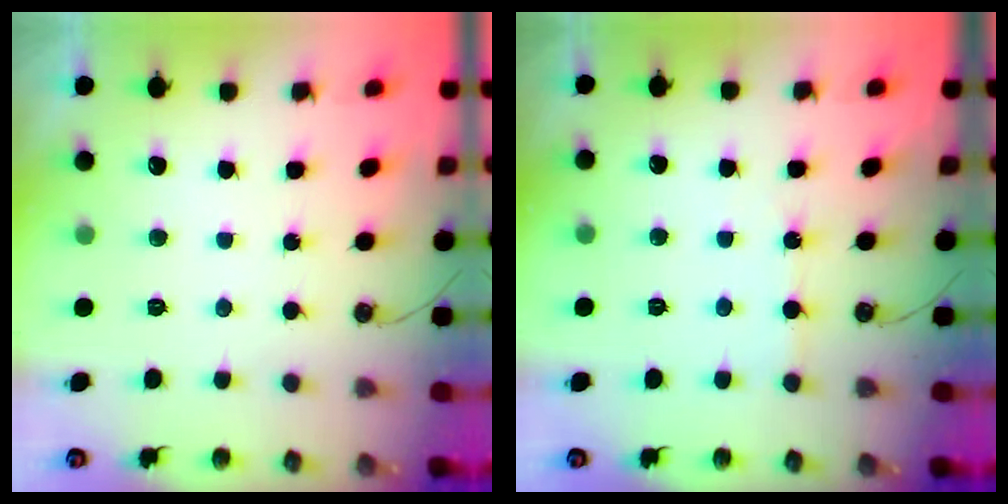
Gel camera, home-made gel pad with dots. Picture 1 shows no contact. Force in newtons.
{"total": 3.2, "press": 3.2, "slide": 0.5}